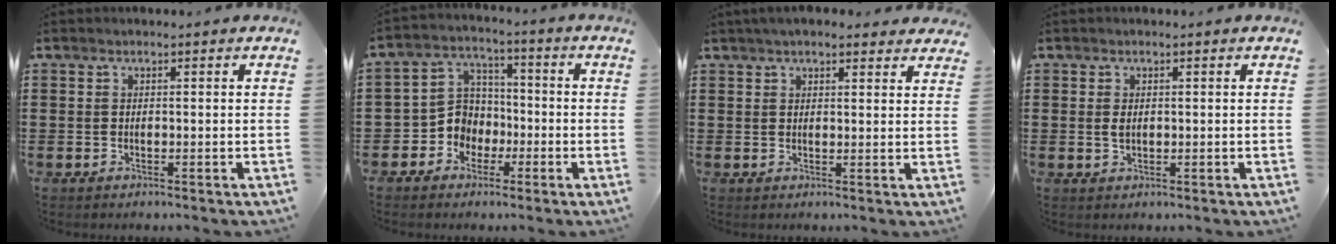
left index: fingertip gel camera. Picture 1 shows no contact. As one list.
[{"total": 6.6, "force": [-2.2, 5.9, 2.0], "torque": [-0.074, 0.007, -0.048]}, {"total": 3.3, "force": [2.8, 0.8, 1.5], "torque": [-0.036, 0.003, 0.051]}, {"total": 1.4, "force": [0.1, 0.8, 1.1], "torque": [-0.026, 0.005, 0.001]}]